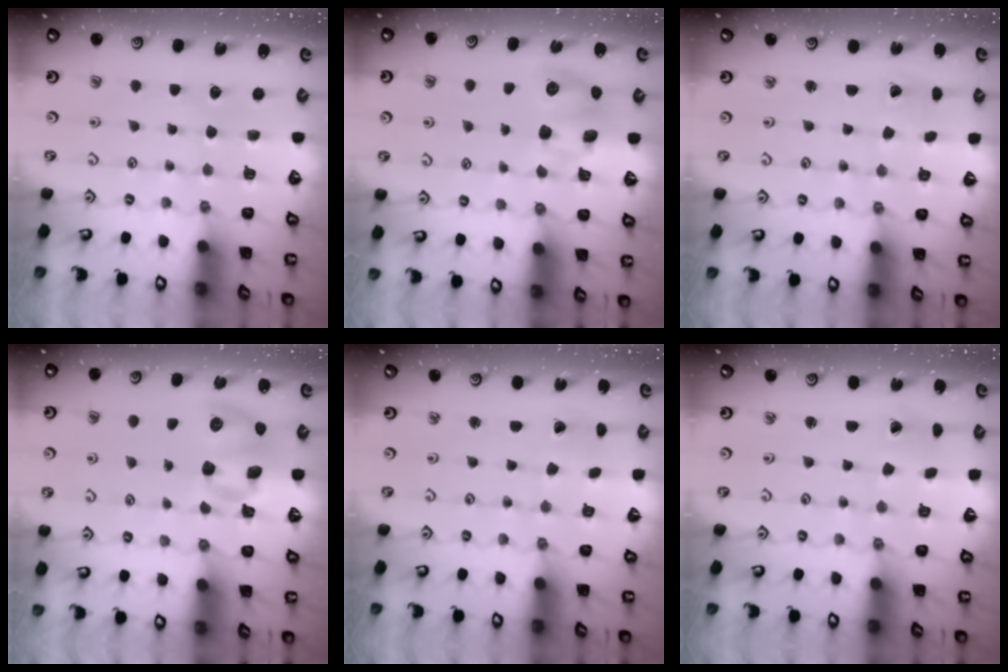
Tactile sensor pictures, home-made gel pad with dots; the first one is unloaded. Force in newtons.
{"total": 9.2, "press": 9.2, "slide": 0.9}
{"total": 1.4, "press": 1.4, "slide": 0.1}
{"total": 9.2, "press": 9.0, "slide": 2.0}
{"total": 0.0}
{"total": 0.7, "press": 0.7, "slide": 0.1}